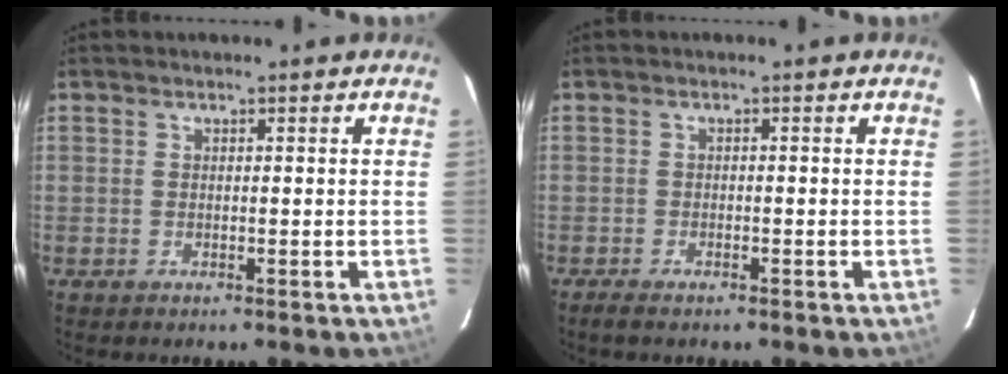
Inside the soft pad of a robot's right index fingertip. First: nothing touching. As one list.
[{"total": 2.7, "force": [-2.2, 0.7, 1.4], "torque": [-0.037, -0.007, -0.039]}]